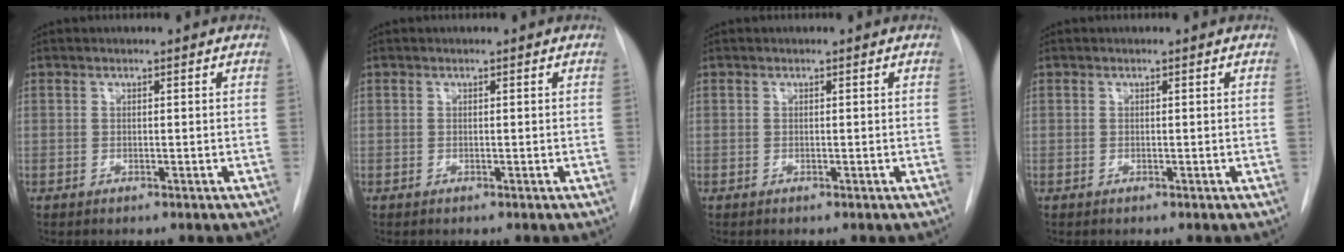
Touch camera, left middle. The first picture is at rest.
{"total": 0.0}
{"total": 0.0}
{"total": 0.0}